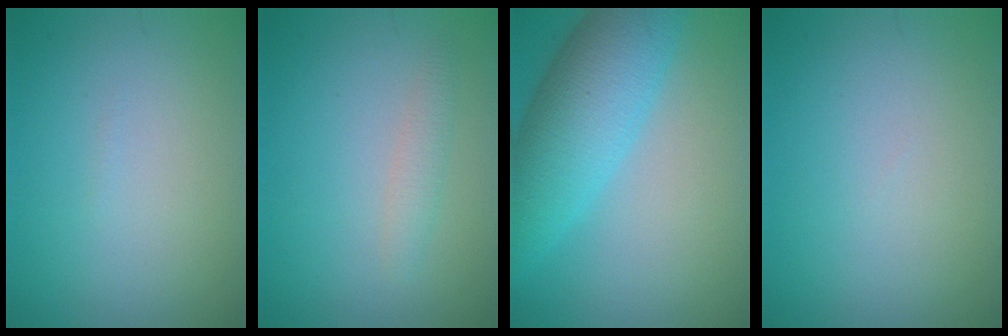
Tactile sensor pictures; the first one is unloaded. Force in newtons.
{"total": 1.4, "press": 1.4, "slide": 0.1}
{"total": 8.2, "press": 8.2, "slide": 0.1}
{"total": 0.0}